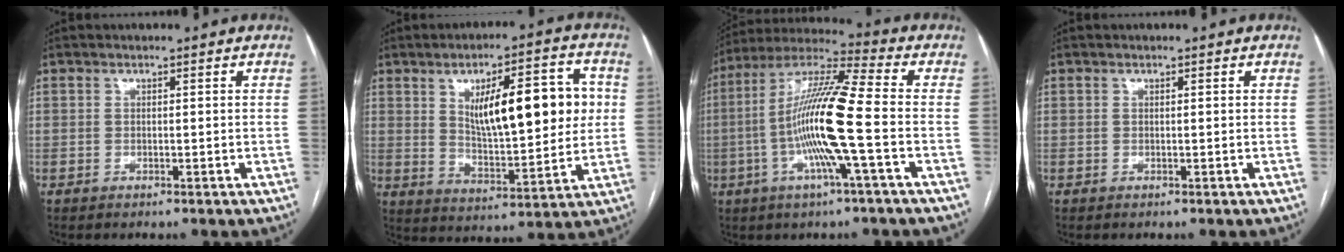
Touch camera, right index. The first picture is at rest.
{"total": 15.8, "force": [3.5, 4.5, 14.7], "torque": [-0.221, 0.017, 0.063]}
{"total": 15.4, "force": [-2.9, -0.3, 15.2], "torque": [-0.294, 0.002, -0.068]}
{"total": 0.0}